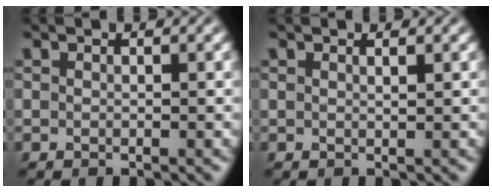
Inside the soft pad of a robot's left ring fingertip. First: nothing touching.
{"total": 0.7, "force": [0.5, 0.2, 0.4], "torque": [-0.001, 0.002, 0.007]}